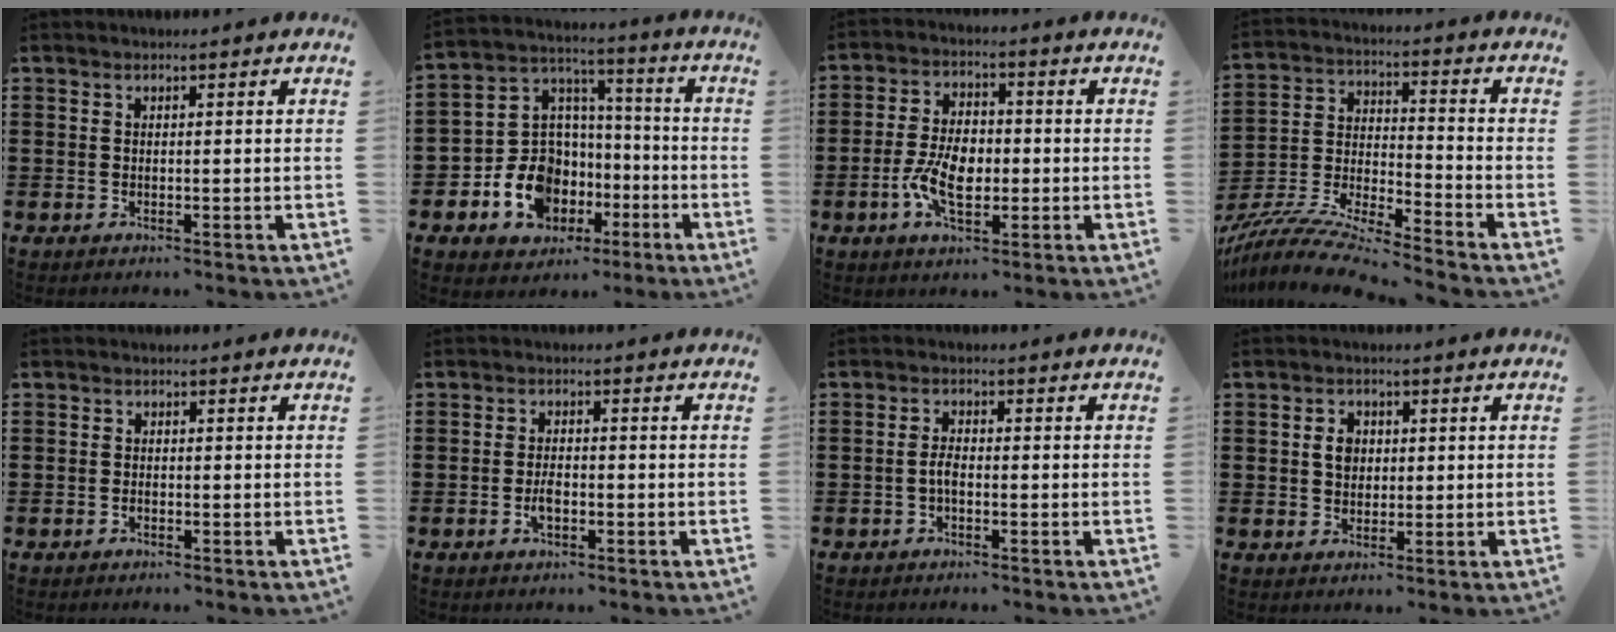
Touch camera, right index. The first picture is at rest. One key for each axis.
{"total": 11.1, "fx": -4.5, "fy": 9.3, "fz": 4.1, "tx": -0.132, "ty": 0.005, "tz": -0.078}
{"total": 7.2, "fx": -1.7, "fy": 4.1, "fz": 5.7, "tx": -0.120, "ty": 0.007, "tz": -0.033}
{"total": 9.2, "fx": -8.7, "fy": -0.2, "fz": 3.0, "tx": -0.073, "ty": -0.005, "tz": -0.178}
{"total": 0.7, "fx": -0.4, "fy": 0.4, "fz": 0.3, "tx": -0.008, "ty": -0.004, "tz": -0.008}
{"total": 2.4, "fx": -0.8, "fy": 1.0, "fz": 2.1, "tx": -0.040, "ty": -0.001, "tz": -0.012}
{"total": 2.2, "fx": -0.8, "fy": 0.8, "fz": 1.9, "tx": -0.044, "ty": -0.001, "tz": -0.017}
{"total": 3.0, "fx": 0.4, "fy": 2.4, "fz": 1.8, "tx": -0.042, "ty": 0.012, "tz": 0.005}